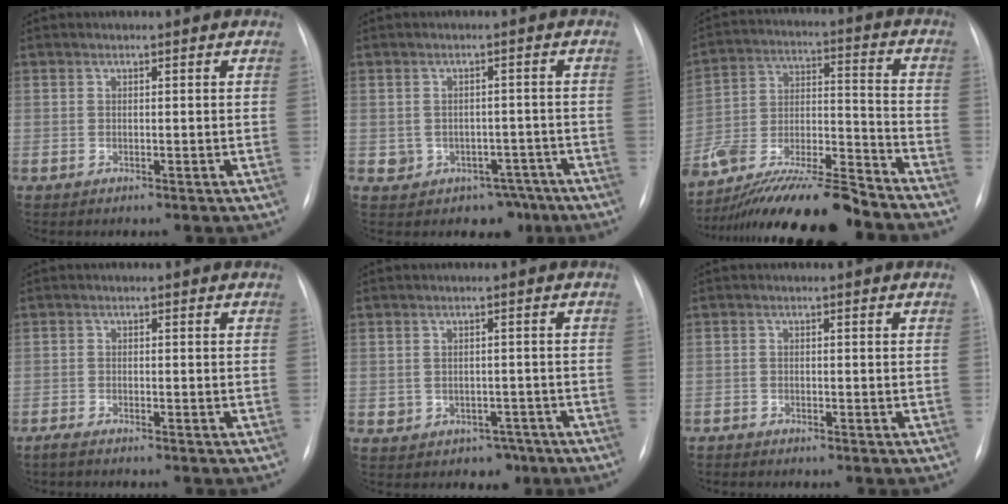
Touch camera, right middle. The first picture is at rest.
{"total": 6.2, "force": [-3.3, 5.1, 1.0], "torque": [-0.004, 0.023, -0.031]}
{"total": 20.1, "force": [-17.6, 1.5, 9.6], "torque": [-0.184, -0.004, -0.309]}
{"total": 2.4, "force": [-2.1, 0.1, 1.1], "torque": [-0.021, -0.007, -0.030]}
{"total": 3.3, "force": [-1.6, 2.9, 0.6], "torque": [-0.003, 0.019, -0.010]}
{"total": 1.1, "force": [-1.1, 0.0, -0.1], "torque": [0.001, -0.004, -0.020]}